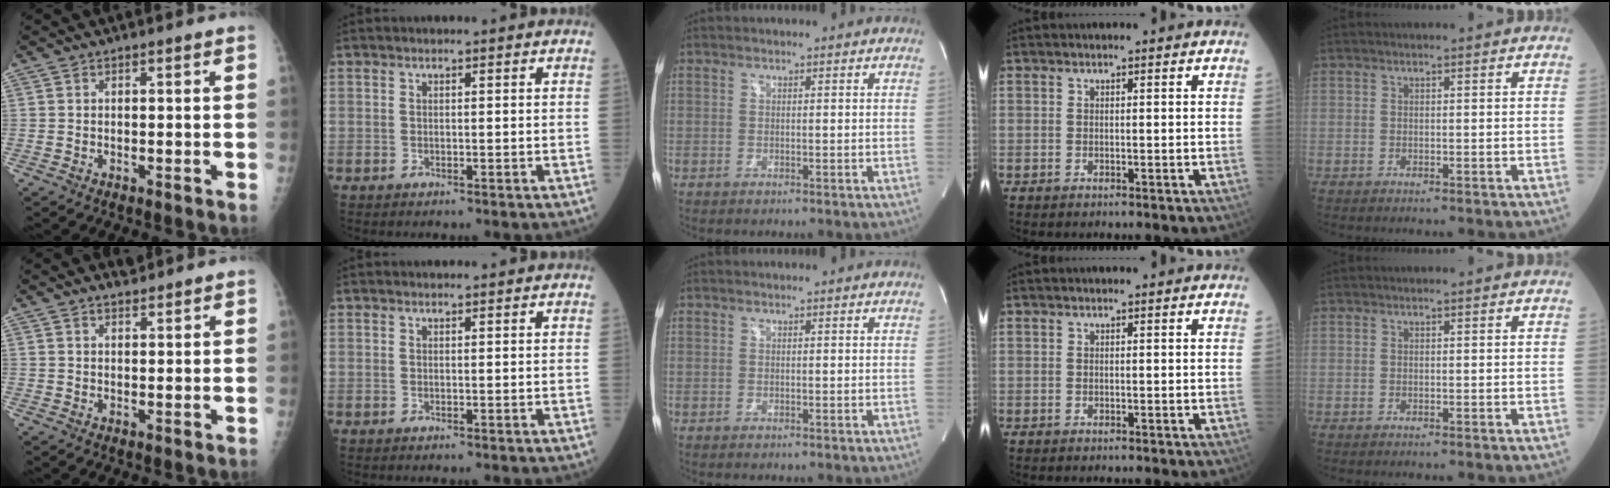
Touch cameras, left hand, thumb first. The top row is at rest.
{"thumb": {"total": 1.8, "force": [1.7, 0.6, 0.4], "torque": [0.002, -0.013, 0.026]}, "index": {"total": 0.8, "force": [0.8, 0.1, 0.1], "torque": [-0.006, 0.008, 0.013]}}